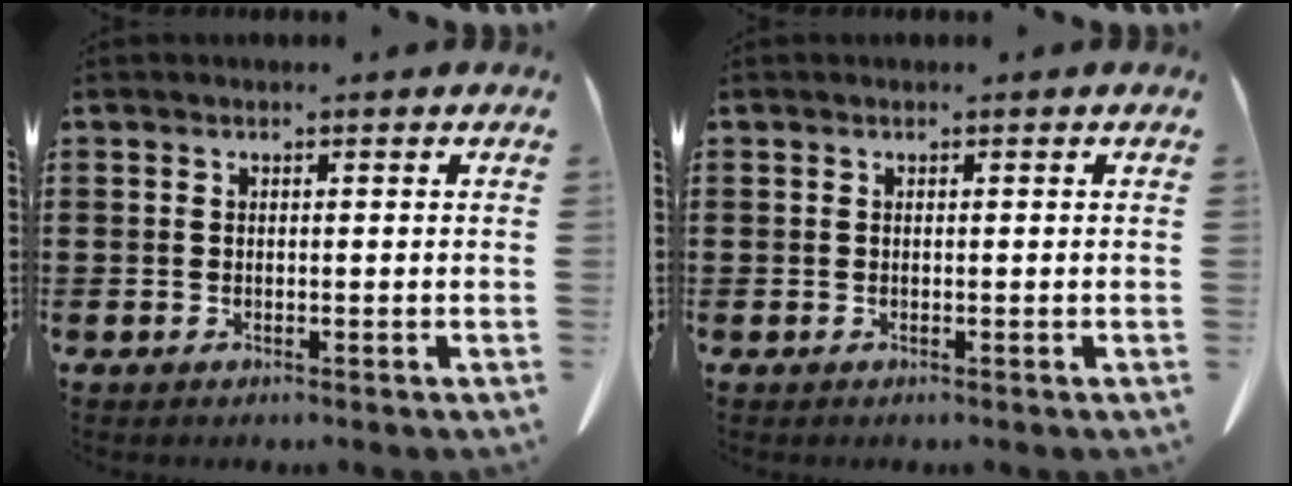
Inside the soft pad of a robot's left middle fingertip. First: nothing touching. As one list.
[{"total": 0.0}]